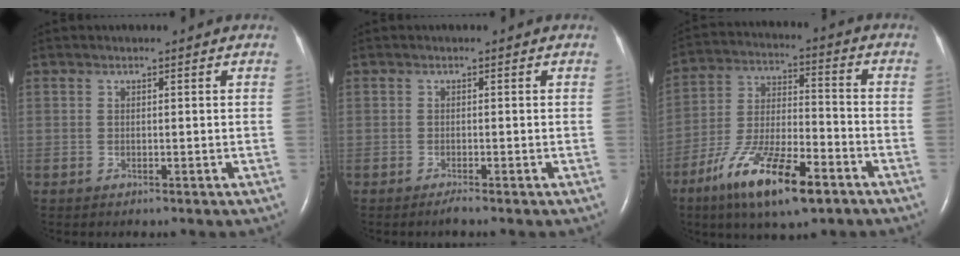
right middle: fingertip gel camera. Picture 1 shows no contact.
{"total": 0.8, "force": [-0.7, -0.3, 0.4], "torque": [-0.005, -0.001, -0.013]}
{"total": 15.1, "force": [-8.9, 3.6, 11.7], "torque": [-0.226, -0.013, -0.156]}